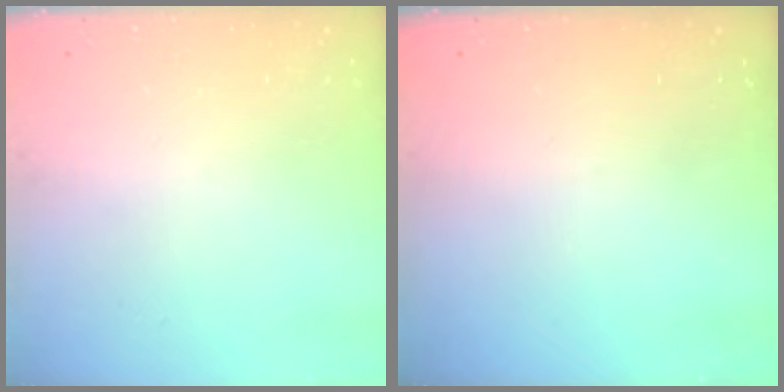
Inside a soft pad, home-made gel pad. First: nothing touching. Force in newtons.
{"total": 0.0}